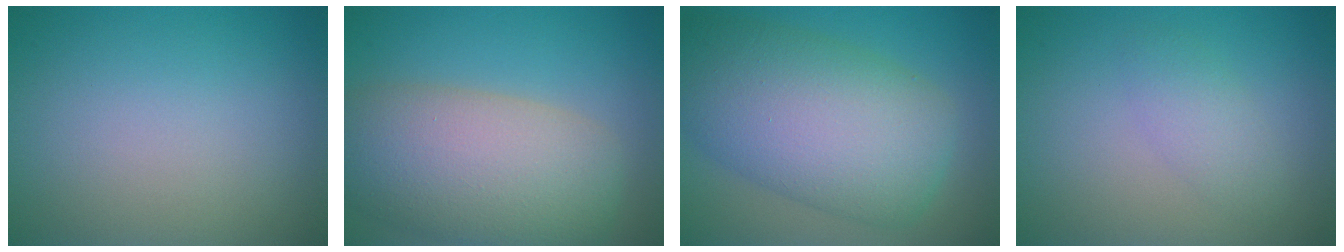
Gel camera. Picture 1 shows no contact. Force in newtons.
{"total": 9.6, "press": 9.6, "slide": 0.7}
{"total": 11.5, "press": 11.5, "slide": 0.2}
{"total": 2.0, "press": 2.0, "slide": 0.2}